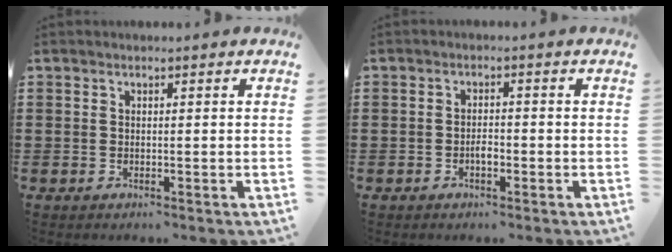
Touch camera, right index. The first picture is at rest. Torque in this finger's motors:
{"motor_torque": [0.28, 0.02, 0.00, 0.03]}